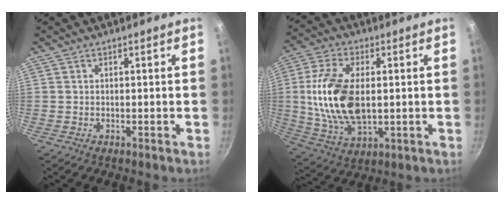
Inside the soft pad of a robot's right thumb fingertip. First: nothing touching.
{"total": 16.4, "force": [0.8, 9.1, 13.6], "torque": [-0.260, 0.002, 0.018]}